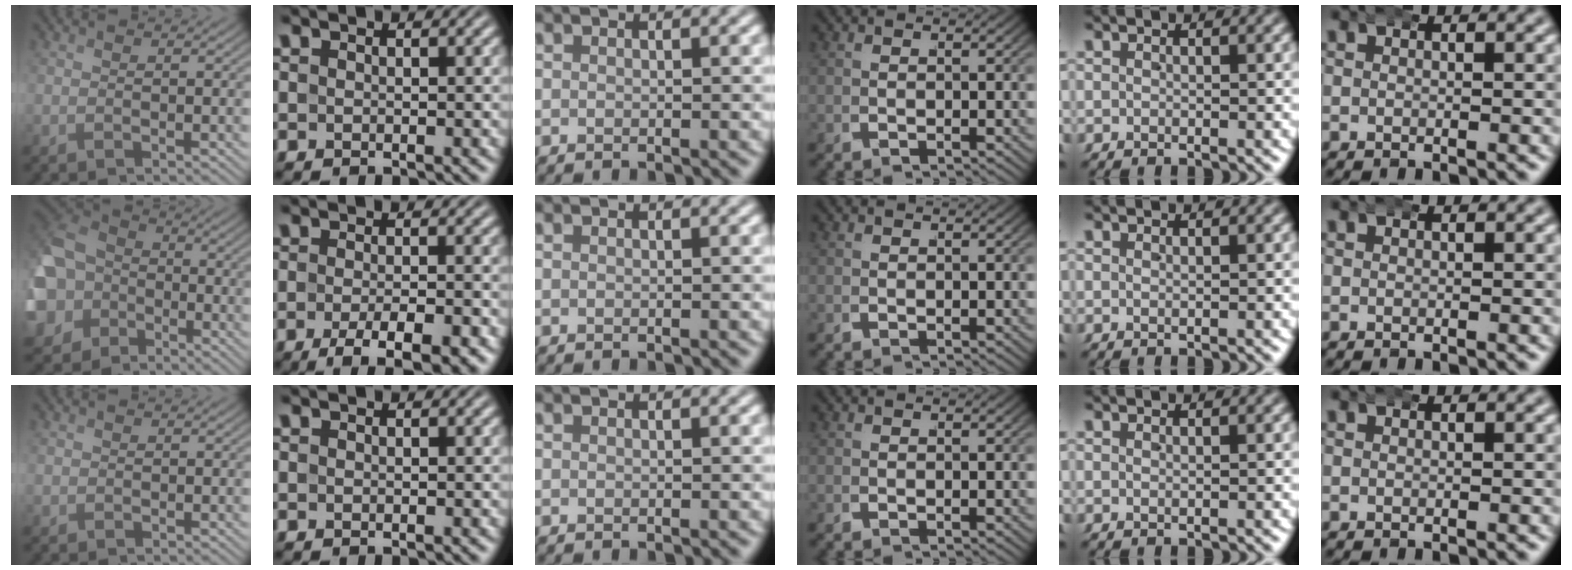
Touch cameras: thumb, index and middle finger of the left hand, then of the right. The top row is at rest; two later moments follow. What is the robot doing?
{"motion": "wrap", "object": "arm wrap"}